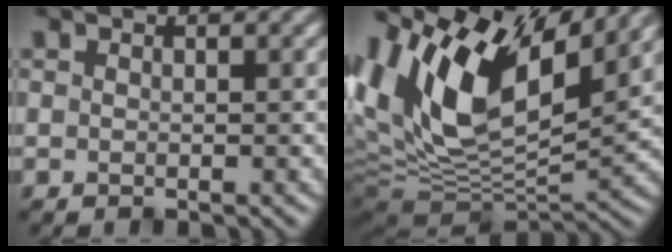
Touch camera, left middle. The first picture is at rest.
{"total": 15.1, "force": [5.5, 7.7, 11.8], "torque": [-0.229, 0.025, 0.094]}